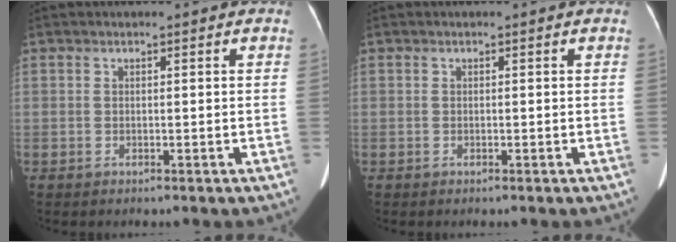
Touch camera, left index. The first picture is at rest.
{"total": 0.0}